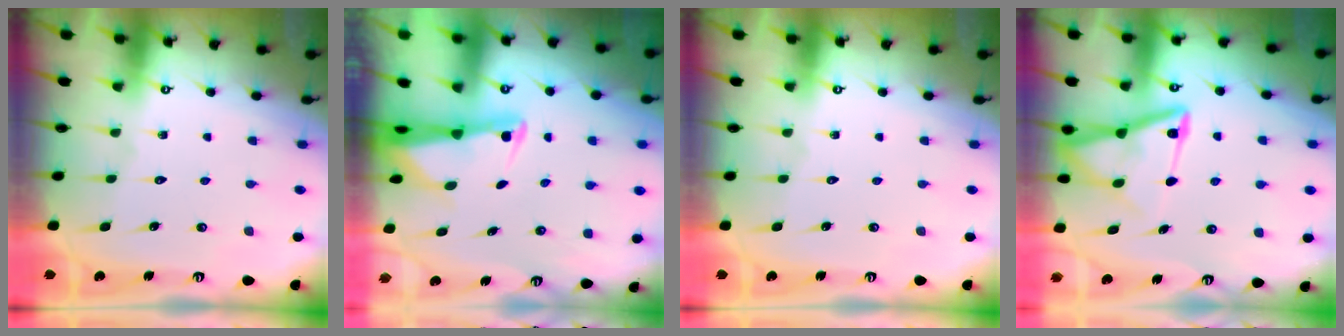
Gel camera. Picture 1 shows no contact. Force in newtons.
{"total": 2.4, "press": 2.4, "slide": 0.5}
{"total": 0.0}
{"total": 12.2, "press": 12.1, "slide": 1.1}